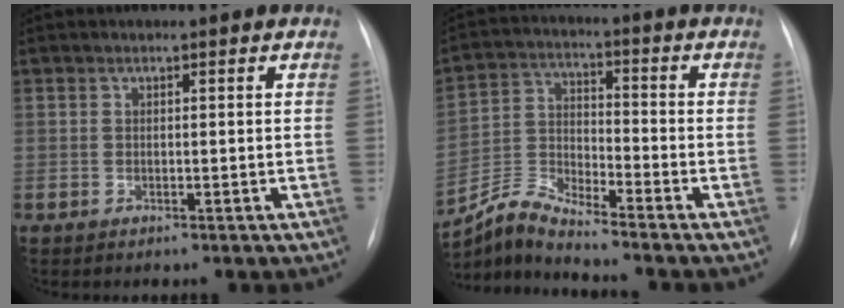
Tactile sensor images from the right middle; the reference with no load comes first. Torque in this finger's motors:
{"motor_torque": [-0.21, -0.10, -0.04, 0.00]}